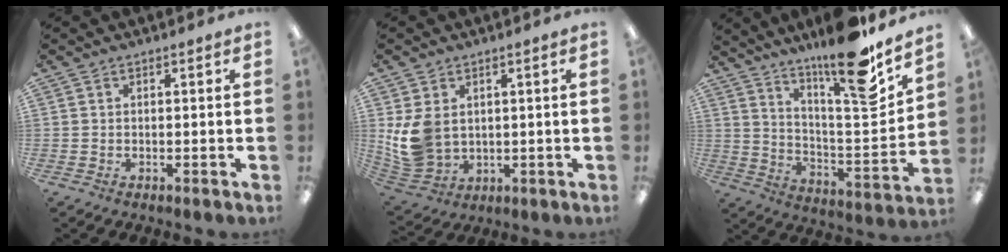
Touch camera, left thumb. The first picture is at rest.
{"total": 10.8, "force": [1.4, 8.4, 6.7], "torque": [-0.163, 0.005, 0.028]}
{"total": 18.7, "force": [15.0, 2.4, 11.0], "torque": [-0.178, -0.114, 0.242]}